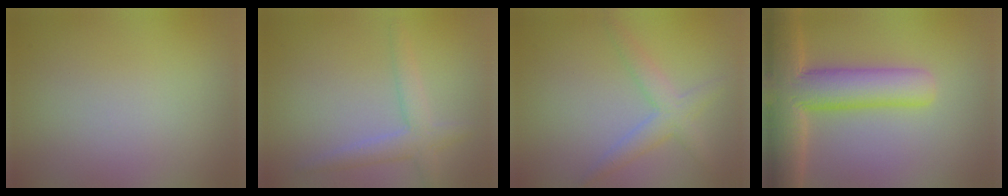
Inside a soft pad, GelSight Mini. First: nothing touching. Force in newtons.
{"total": 2.8, "press": 2.8, "slide": 0.2}
{"total": 2.7, "press": 2.7, "slide": 0.1}
{"total": 9.1, "press": 9.1, "slide": 0.6}